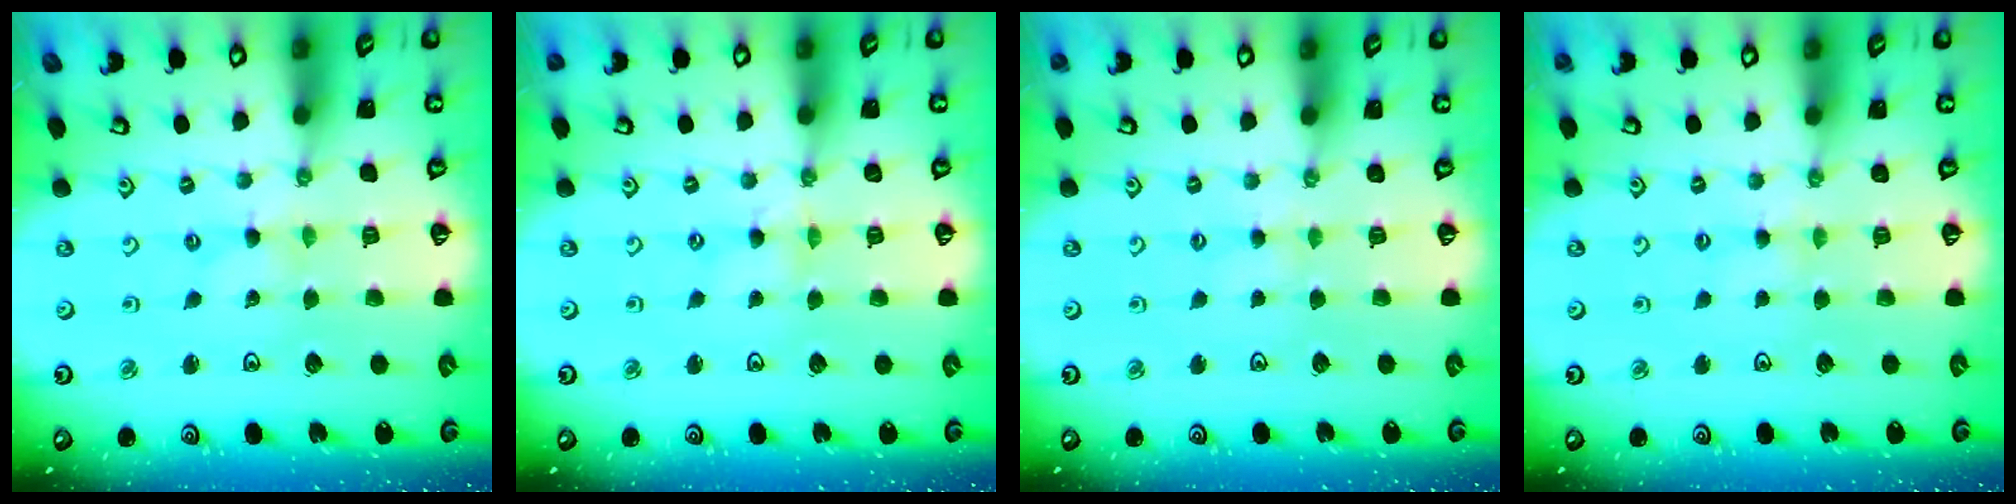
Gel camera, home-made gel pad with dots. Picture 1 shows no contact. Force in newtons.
{"total": 0.0}
{"total": 2.4, "press": 2.4, "slide": 0.4}
{"total": 1.8, "press": 1.7, "slide": 0.3}